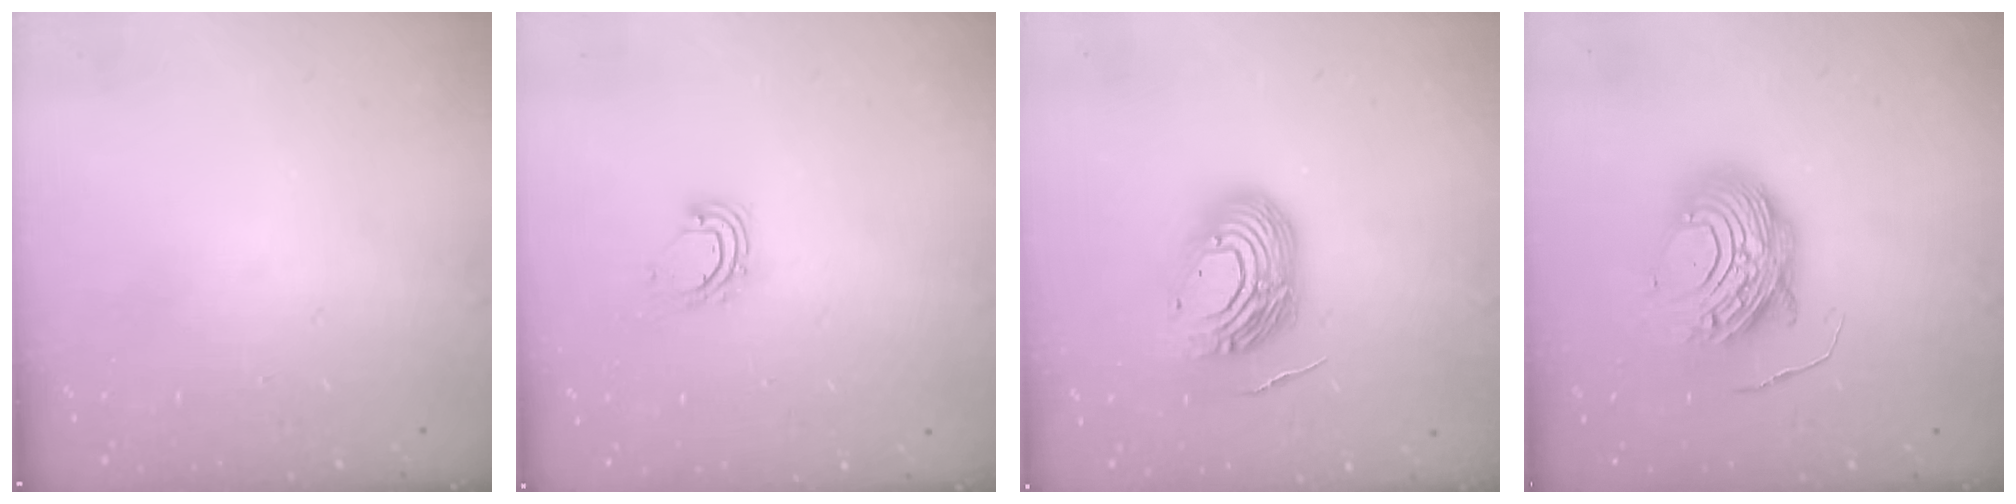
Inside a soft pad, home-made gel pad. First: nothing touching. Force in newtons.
{"total": 5.4, "press": 5.4, "slide": 0.3}
{"total": 15.1, "press": 15.0, "slide": 2.0}
{"total": 12.8, "press": 12.7, "slide": 1.1}